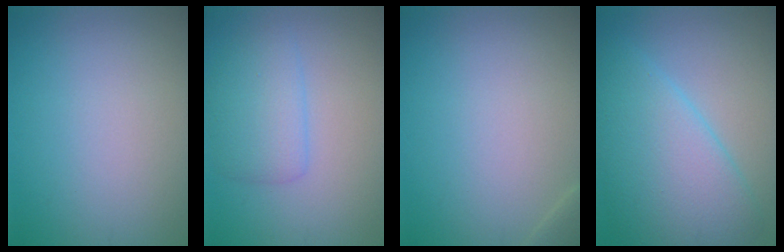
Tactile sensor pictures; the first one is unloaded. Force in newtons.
{"total": 3.0, "press": 3.0, "slide": 0.2}
{"total": 1.1, "press": 1.1, "slide": 0.1}
{"total": 7.4, "press": 7.4, "slide": 0.4}